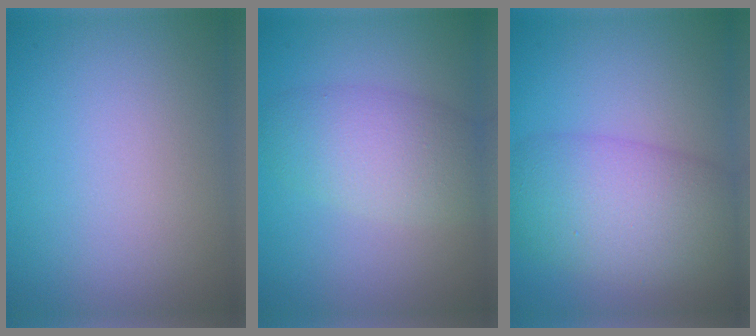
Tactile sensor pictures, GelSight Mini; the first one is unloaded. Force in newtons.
{"total": 4.8, "press": 4.8, "slide": 0.1}
{"total": 7.7, "press": 7.7, "slide": 0.4}